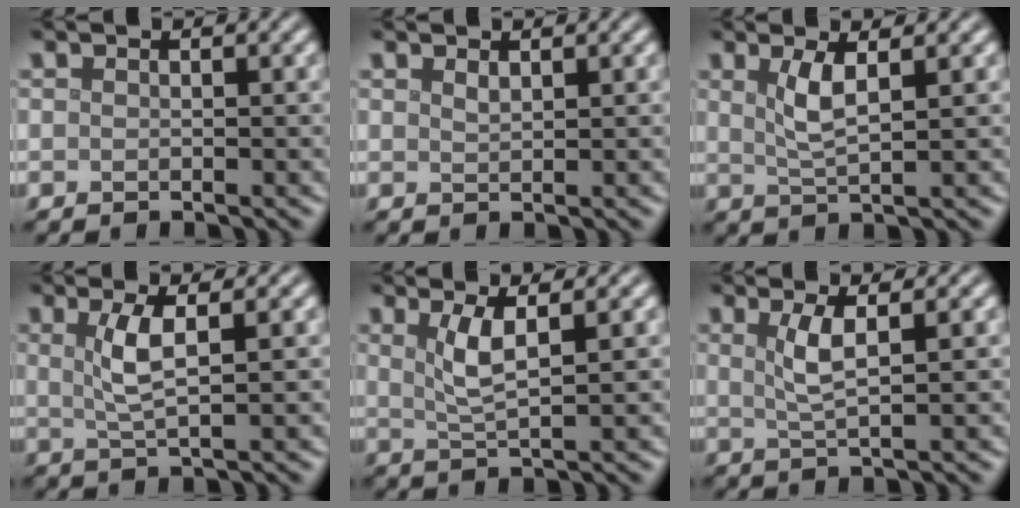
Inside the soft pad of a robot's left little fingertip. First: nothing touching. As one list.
[{"total": 0.8, "force": [0.7, 0.2, 0.3], "torque": [-0.007, -0.002, 0.014]}, {"total": 2.9, "force": [1.1, 0.7, 2.6], "torque": [-0.051, -0.004, 0.023]}, {"total": 3.2, "force": [0.8, 0.7, 3.0], "torque": [-0.061, -0.002, 0.017]}, {"total": 3.0, "force": [1.1, 0.7, 2.8], "torque": [-0.055, -0.003, 0.025]}, {"total": 2.9, "force": [0.9, 0.7, 2.6], "torque": [-0.050, -0.002, 0.018]}]